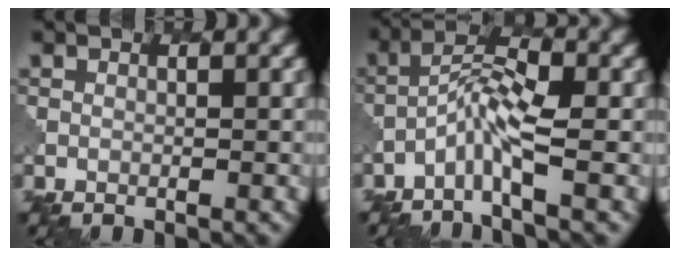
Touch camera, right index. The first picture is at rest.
{"total": 3.5, "force": [-1.7, 0.5, 3.0], "torque": [-0.062, 0.013, -0.041]}